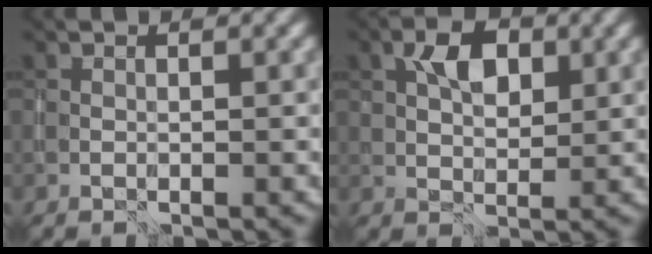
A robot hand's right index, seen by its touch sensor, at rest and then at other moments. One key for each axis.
{"total": 3.7, "fx": 1.3, "fy": 2.2, "fz": 2.7, "tx": -0.046, "ty": 0.004, "tz": 0.022}